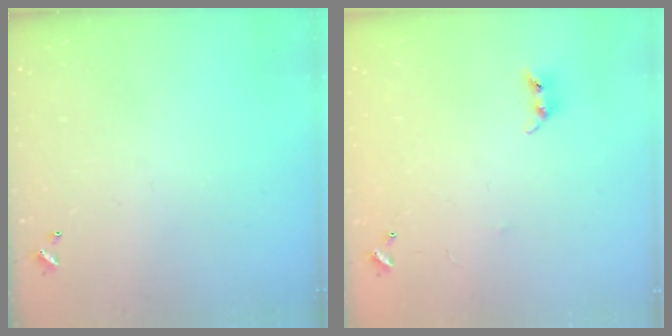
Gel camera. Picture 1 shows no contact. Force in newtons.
{"total": 6.5, "press": 6.5, "slide": 0.4}